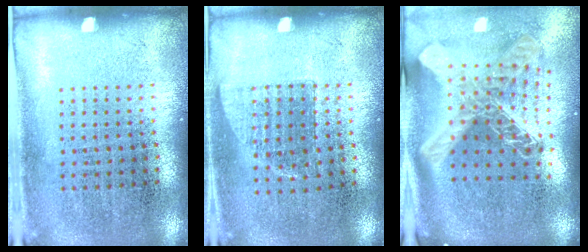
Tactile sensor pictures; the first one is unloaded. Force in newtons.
{"total": 0.8, "press": 0.7, "slide": 0.3}
{"total": 2.9, "press": 2.1, "slide": 2.1}